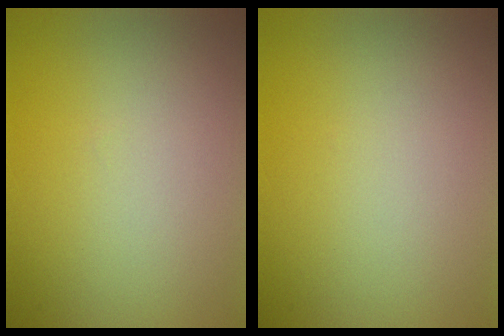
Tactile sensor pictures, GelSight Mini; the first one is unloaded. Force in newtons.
{"total": 0.0}